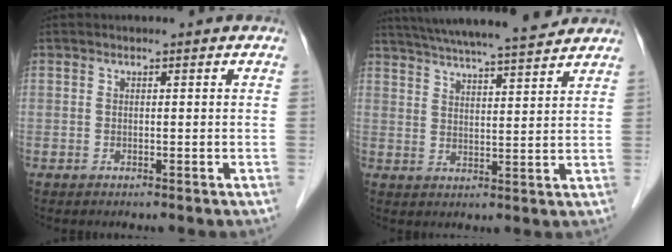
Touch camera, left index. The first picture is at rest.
{"total": 17.1, "force": [15.4, 0.9, 7.3], "torque": [-0.126, 0.024, 0.226]}